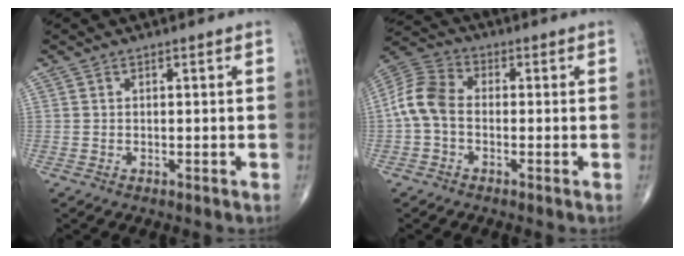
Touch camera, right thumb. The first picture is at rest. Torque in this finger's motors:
{"motor_torque": [-0.05, 0.29, 0.65, -0.22, 0.23]}